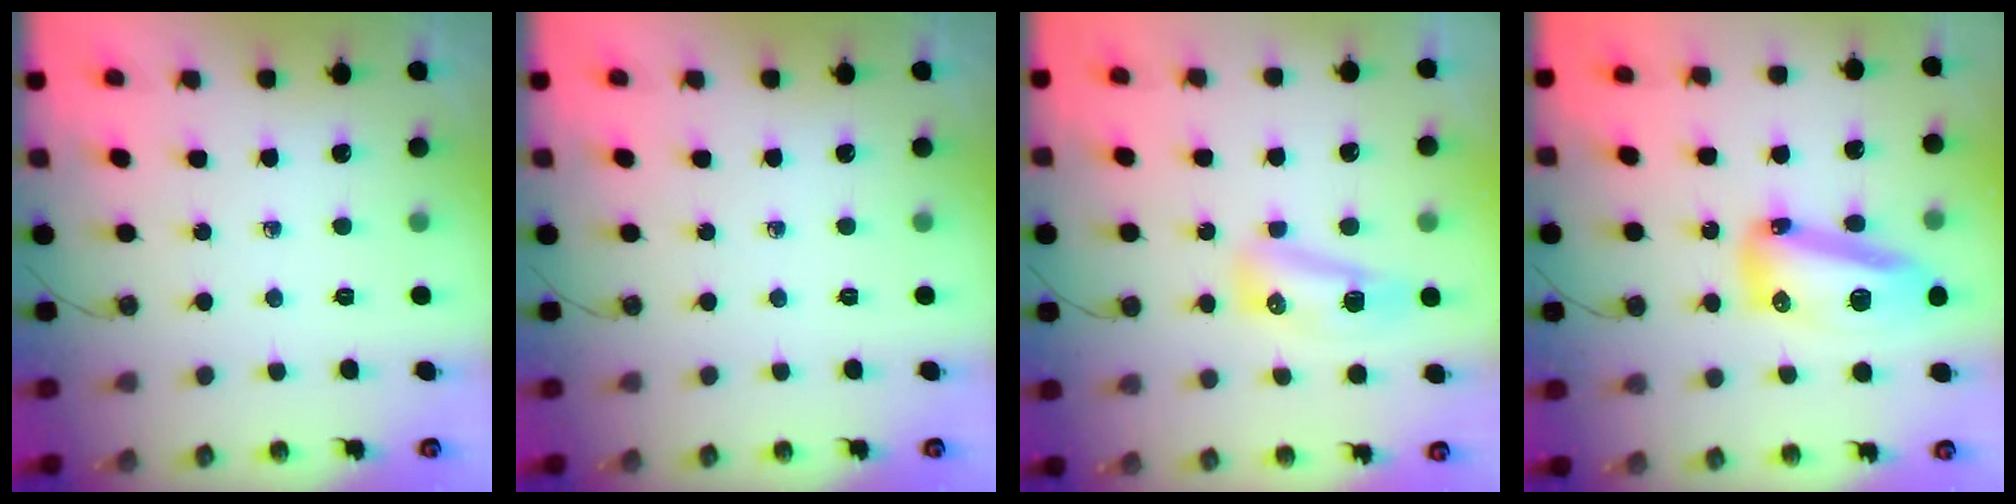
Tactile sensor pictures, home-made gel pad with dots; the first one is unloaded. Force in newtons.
{"total": 0.0}
{"total": 9.0, "press": 8.6, "slide": 2.4}
{"total": 14.5, "press": 14.4, "slide": 2.1}